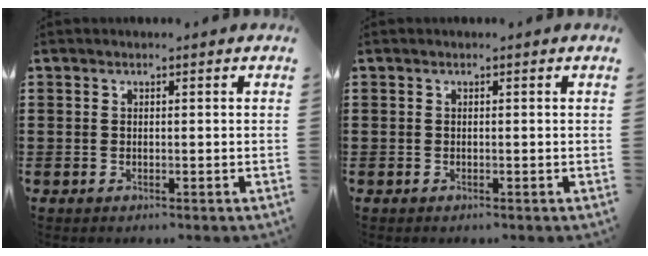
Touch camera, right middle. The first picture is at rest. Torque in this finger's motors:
{"motor_torque": [-0.06, -0.13, -0.02, 0.01]}